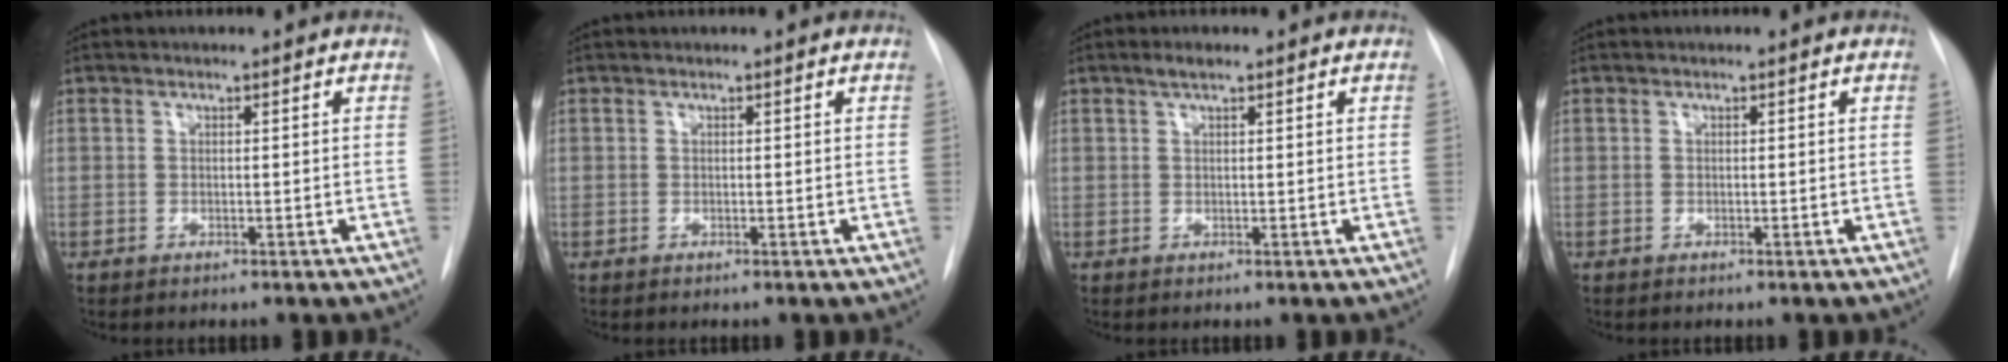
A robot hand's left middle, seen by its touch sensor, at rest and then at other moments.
{"total": 0.0}
{"total": 1.3, "force": [0.9, 0.2, 0.9], "torque": [-0.020, 0.004, 0.017]}
{"total": 0.0}